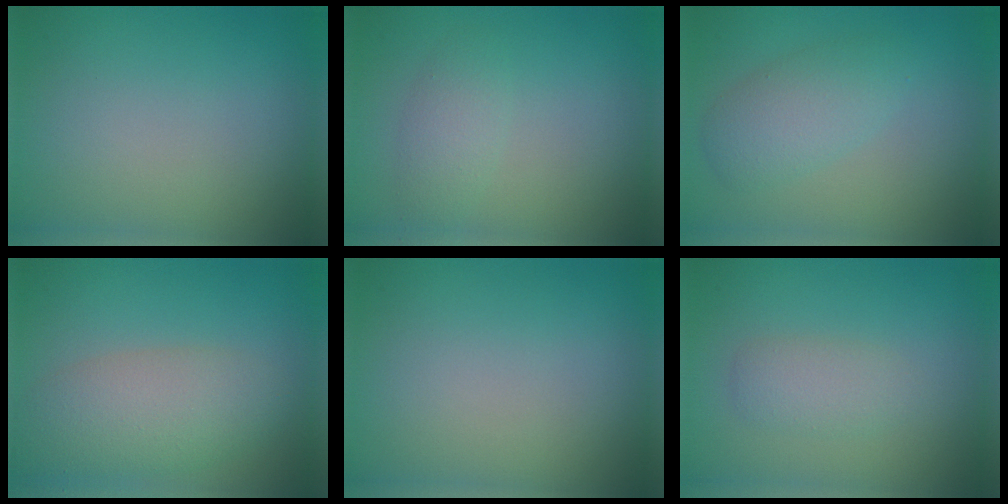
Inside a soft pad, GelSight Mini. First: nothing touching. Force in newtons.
{"total": 2.0, "press": 2.0, "slide": 0.1}
{"total": 3.4, "press": 3.4, "slide": 0.1}
{"total": 5.2, "press": 5.2, "slide": 0.3}
{"total": 0.0}
{"total": 2.0, "press": 2.0, "slide": 0.2}